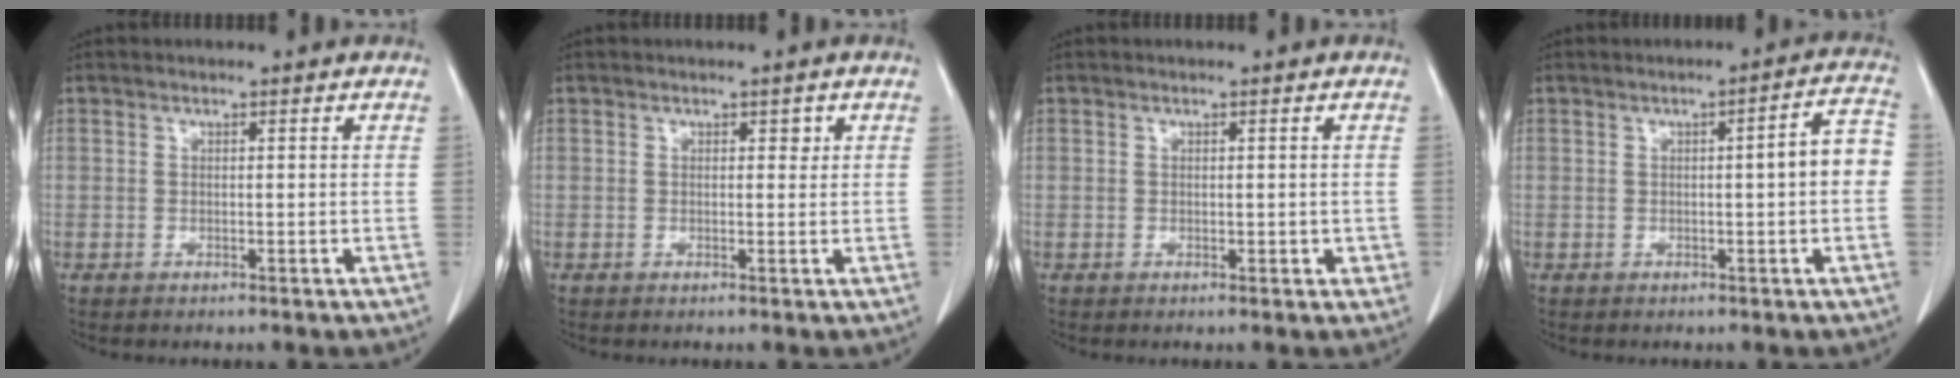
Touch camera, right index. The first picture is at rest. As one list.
[{"total": 1.1, "force": [0.5, 0.7, 0.6], "torque": [-0.004, 0.000, 0.005]}, {"total": 1.5, "force": [0.0, 1.0, 1.2], "torque": [-0.011, -0.002, 0.001]}, {"total": 5.5, "force": [-0.1, 0.6, 5.5], "torque": [-0.069, 0.018, -0.004]}]